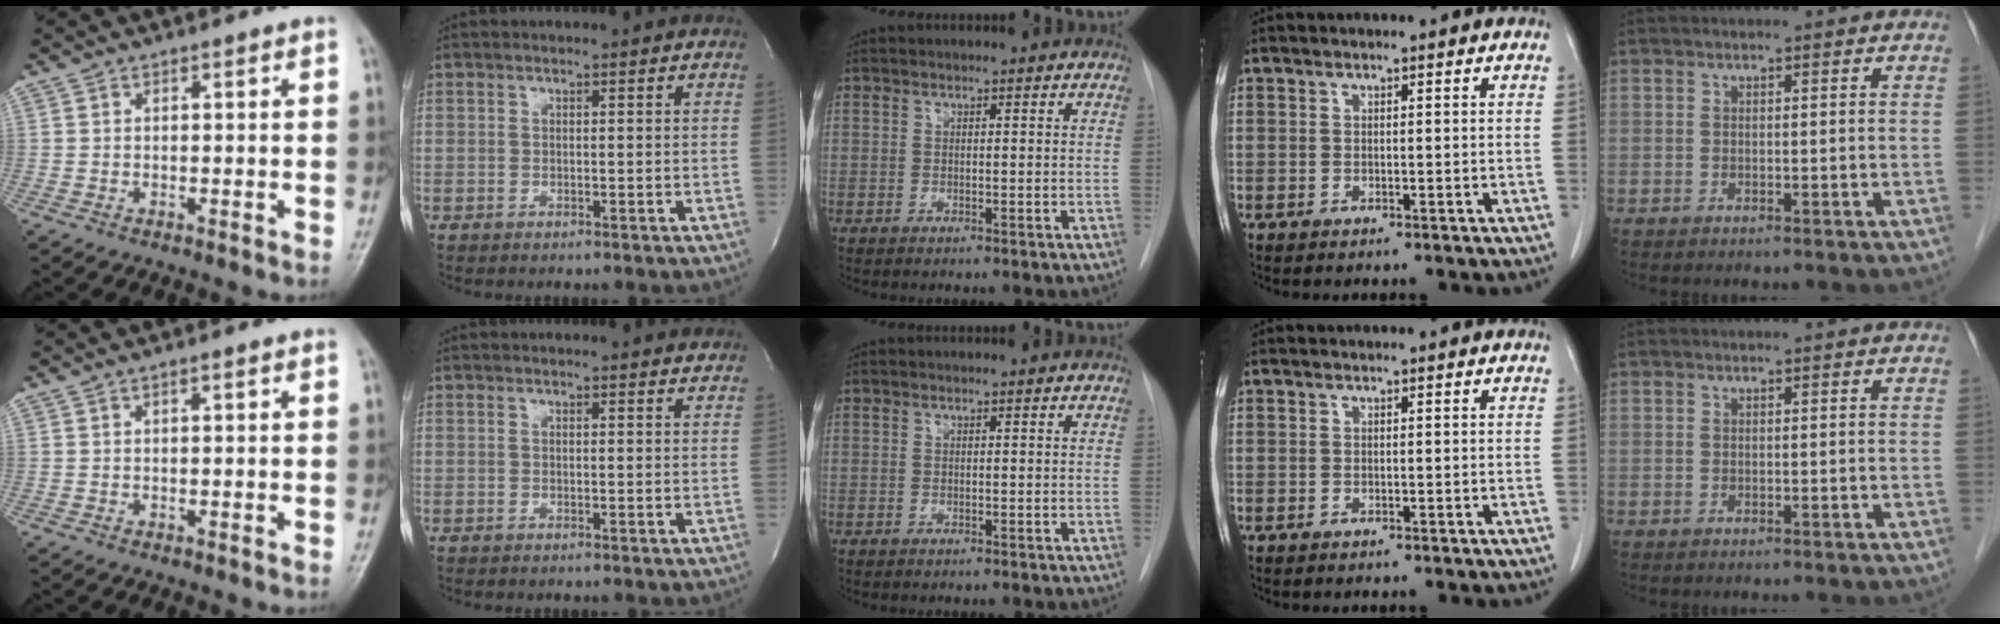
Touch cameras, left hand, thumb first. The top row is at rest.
{"thumb": {"total": 1.0, "force": [0.4, 0.2, 0.9], "torque": [-0.017, 0.003, 0.005]}, "index": {"total": 3.2, "force": [3.0, 0.7, 0.8], "torque": [-0.015, 0.002, 0.022]}}